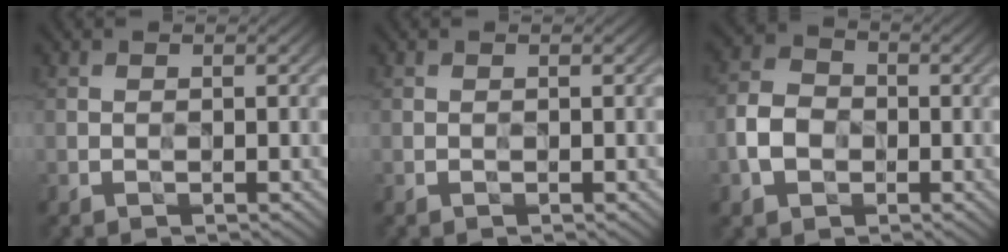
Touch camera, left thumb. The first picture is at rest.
{"total": 0.0}
{"total": 4.9, "force": [-1.4, 3.8, 2.7], "torque": [-0.066, 0.000, -0.034]}